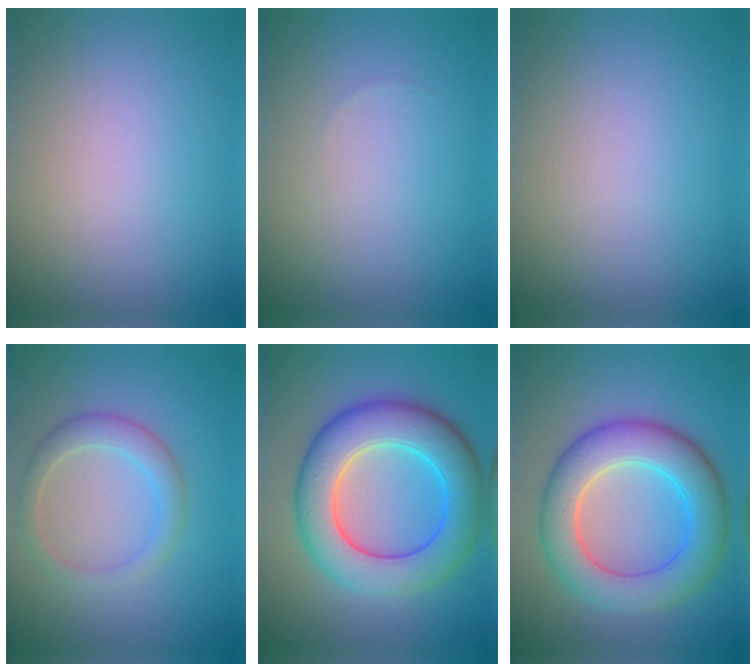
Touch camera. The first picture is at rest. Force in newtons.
{"total": 0.0}
{"total": 0.0}
{"total": 2.7, "press": 2.7, "slide": 0.1}
{"total": 9.1, "press": 9.1, "slide": 0.1}
{"total": 7.5, "press": 7.5, "slide": 0.4}